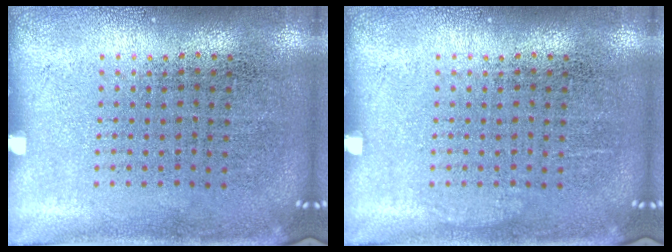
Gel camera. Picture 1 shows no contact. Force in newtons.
{"total": 0.5, "press": 0.5, "slide": 0.1}